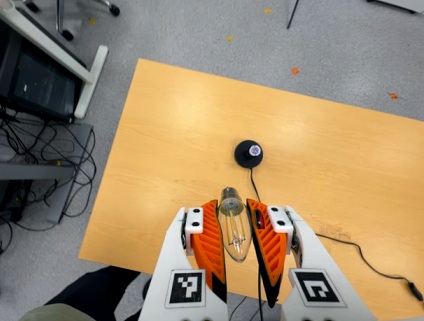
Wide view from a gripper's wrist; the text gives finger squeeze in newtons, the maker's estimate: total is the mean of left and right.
{"total": 20.5, "left": 22.3, "right": 18.8}